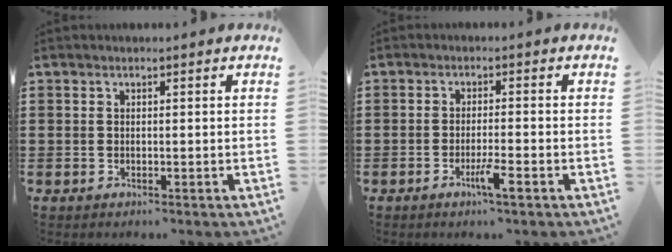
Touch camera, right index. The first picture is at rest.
{"total": 3.7, "force": [-2.1, 0.1, 3.0], "torque": [-0.055, -0.009, -0.037]}